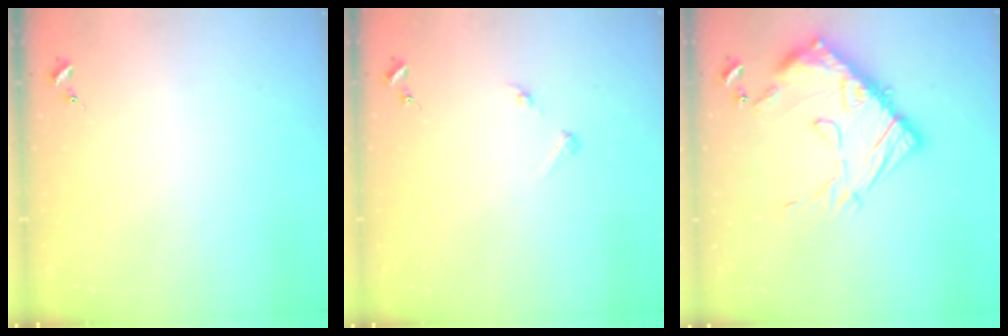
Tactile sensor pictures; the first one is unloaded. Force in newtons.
{"total": 3.2, "press": 3.1, "slide": 0.4}
{"total": 20.3, "press": 20.3, "slide": 1.1}